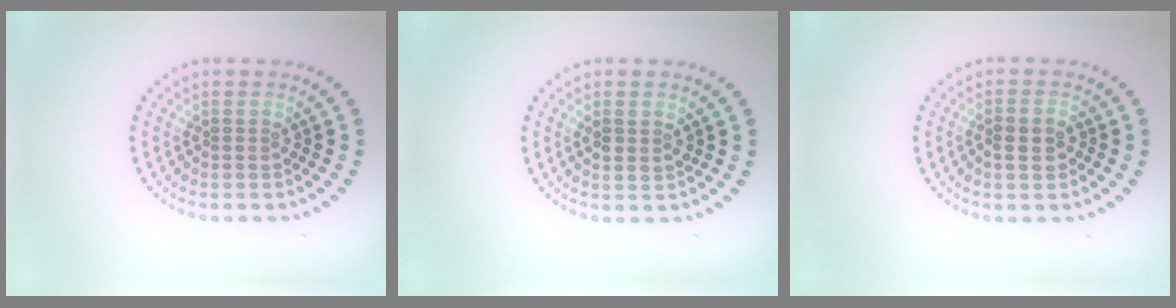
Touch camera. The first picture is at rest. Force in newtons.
{"total": 1.5, "press": 1.4, "slide": 0.4}
{"total": 2.4, "press": 2.3, "slide": 0.6}